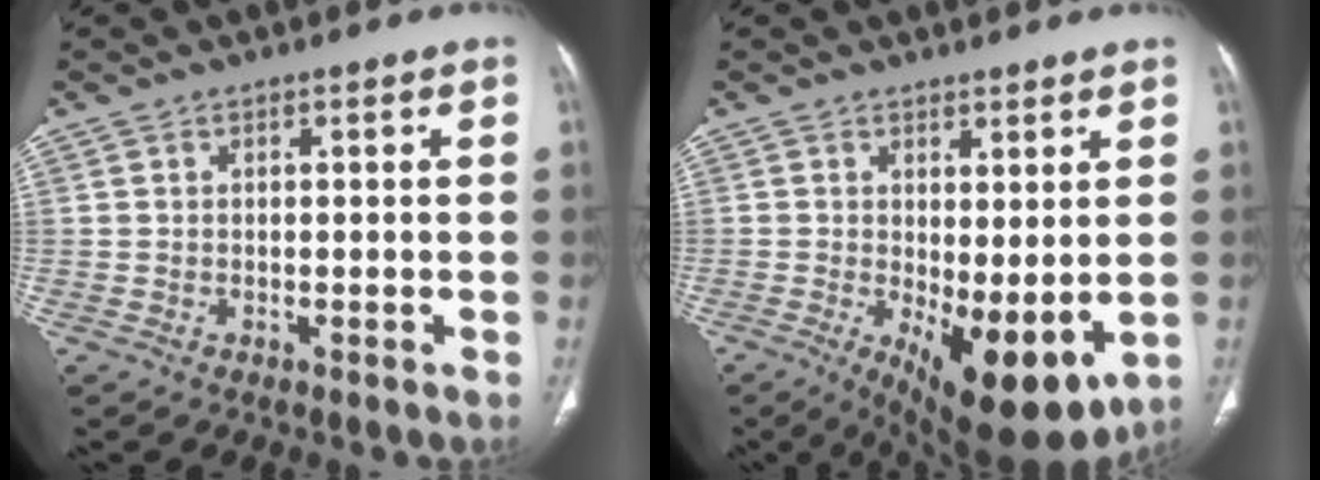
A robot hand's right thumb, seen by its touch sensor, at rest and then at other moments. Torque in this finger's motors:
{"motor_torque": [-0.44, 1.07, 0.01, -0.12, 0.24]}